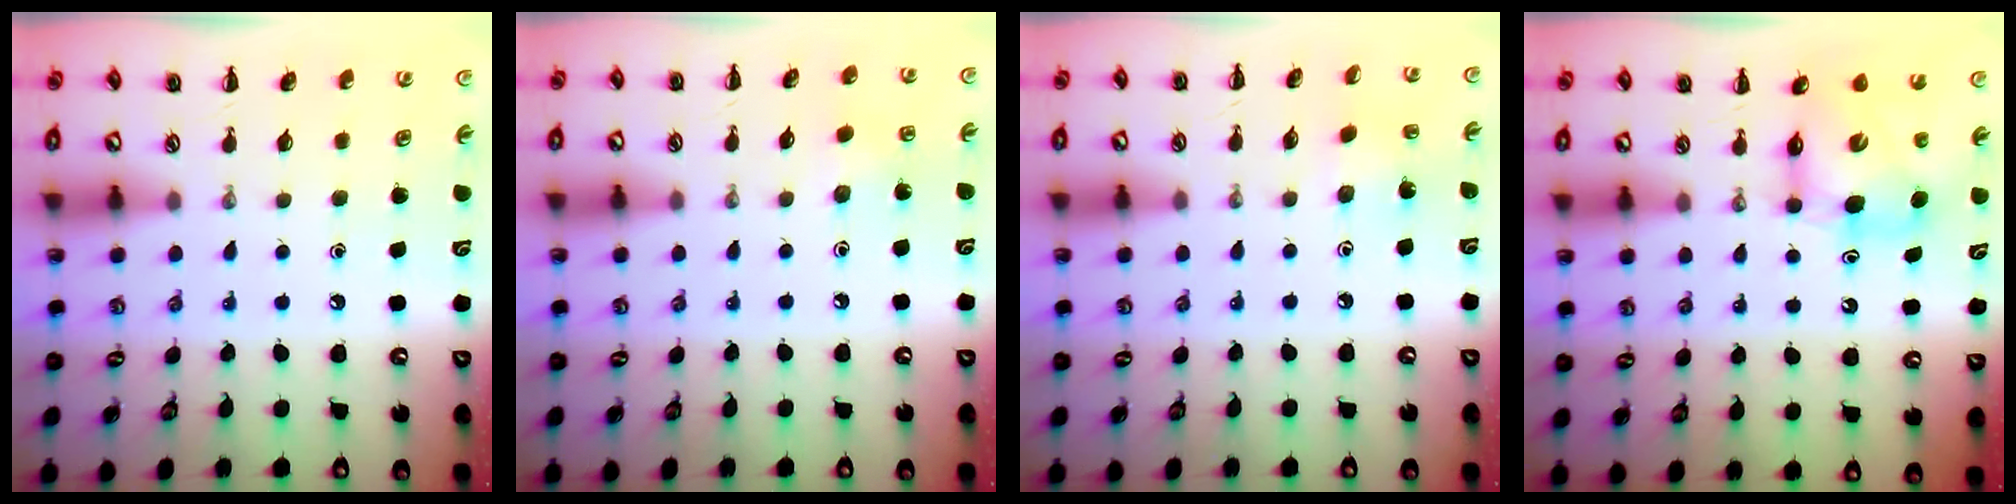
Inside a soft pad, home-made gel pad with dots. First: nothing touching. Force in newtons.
{"total": 5.1, "press": 4.9, "slide": 1.4}
{"total": 2.5, "press": 2.4, "slide": 0.8}
{"total": 7.3, "press": 7.2, "slide": 0.9}